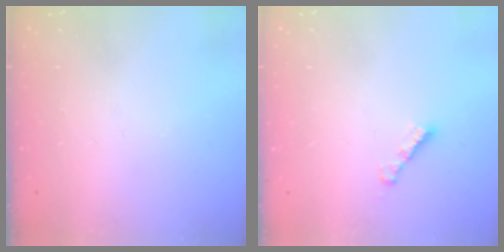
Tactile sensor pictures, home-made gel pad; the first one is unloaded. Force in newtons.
{"total": 2.7, "press": 2.7, "slide": 0.3}